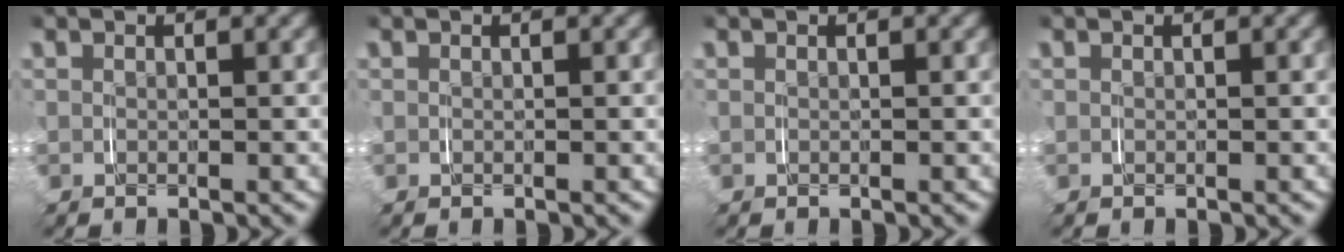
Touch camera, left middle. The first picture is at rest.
{"total": 0.0}
{"total": 0.0}
{"total": 0.0}